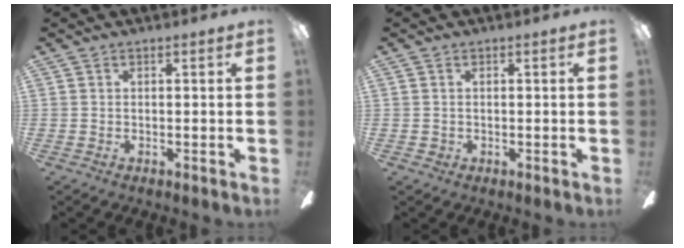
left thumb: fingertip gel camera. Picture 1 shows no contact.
{"total": 0.8, "force": [0.1, 0.8, 0.3], "torque": [-0.006, 0.005, 0.000]}